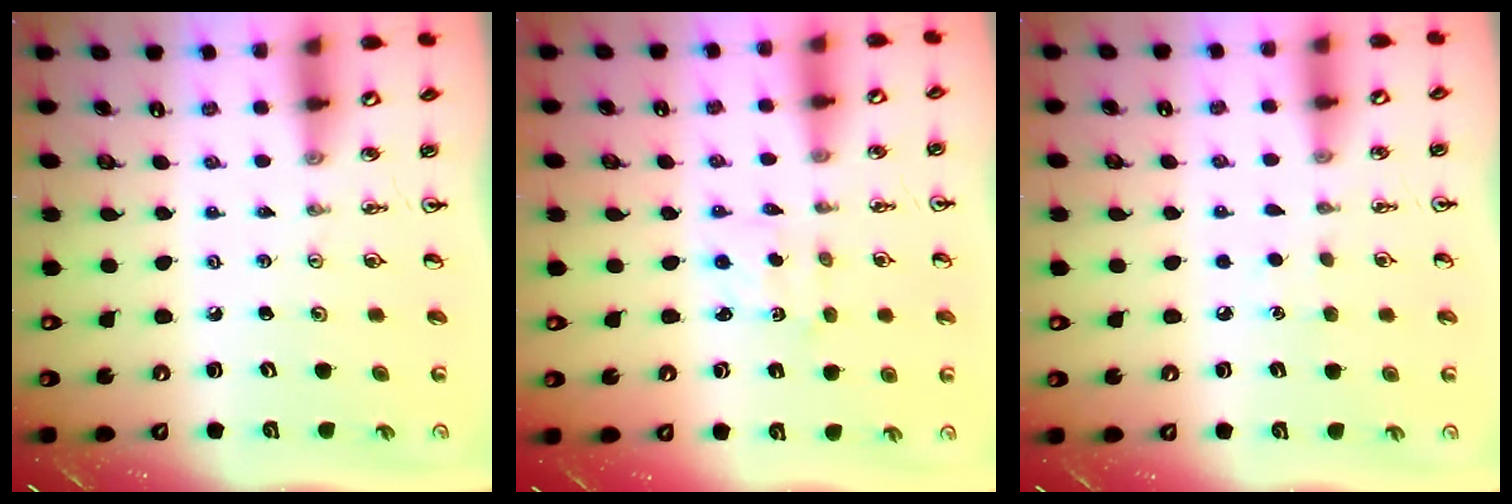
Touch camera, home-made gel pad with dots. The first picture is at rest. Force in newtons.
{"total": 1.5, "press": 1.3, "slide": 0.7}
{"total": 3.8, "press": 3.8, "slide": 0.3}